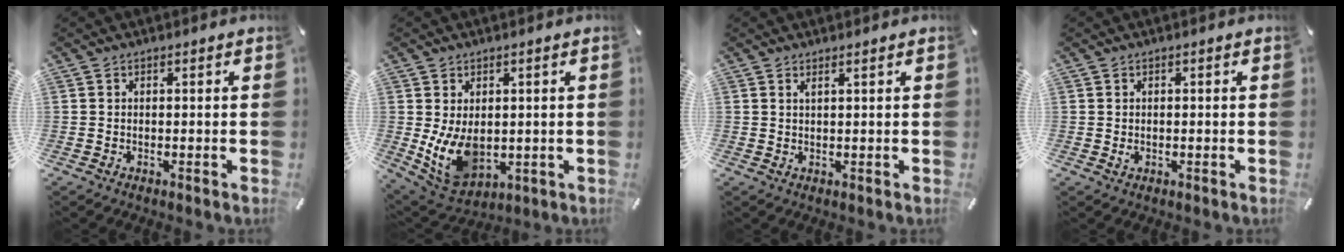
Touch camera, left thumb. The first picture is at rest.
{"total": 9.9, "force": [0.1, 7.2, 6.8], "torque": [-0.129, -0.011, 0.008]}
{"total": 1.3, "force": [1.0, -0.1, 0.9], "torque": [-0.017, -0.002, 0.019]}
{"total": 0.9, "force": [-0.1, 0.6, 0.6], "torque": [-0.012, 0.001, -0.001]}